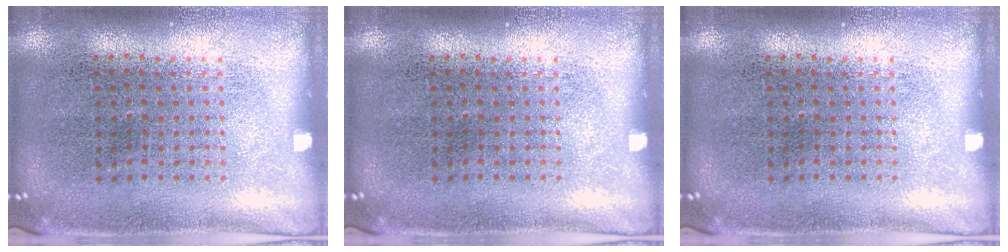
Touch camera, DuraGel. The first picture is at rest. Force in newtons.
{"total": 0.0}
{"total": 0.0}